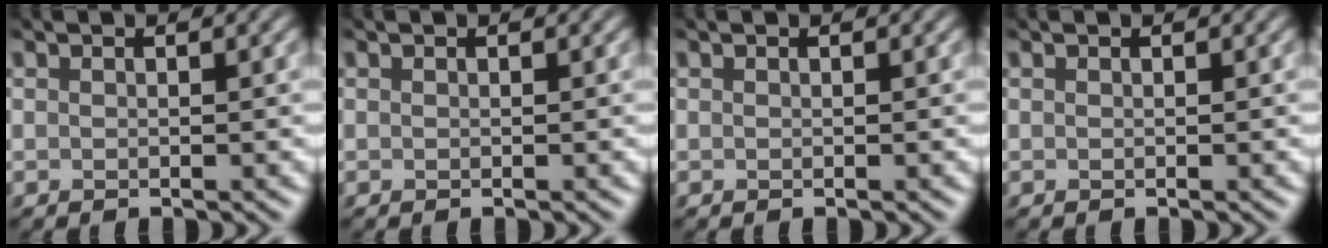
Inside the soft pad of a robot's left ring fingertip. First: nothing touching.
{"total": 0.0}
{"total": 0.0}
{"total": 0.0}